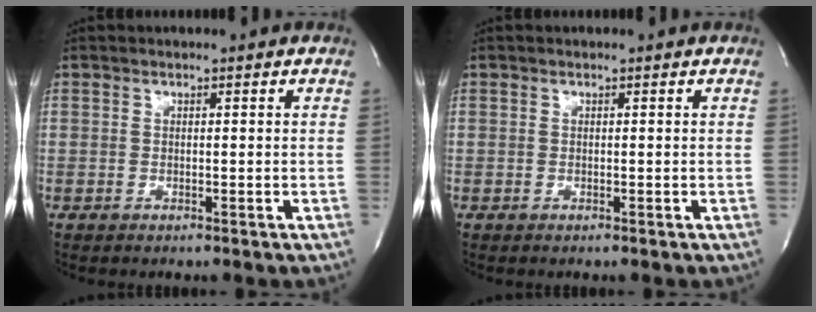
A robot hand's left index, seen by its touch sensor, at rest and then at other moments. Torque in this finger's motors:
{"motor_torque": [0.00, 0.00, 0.00, 0.00]}